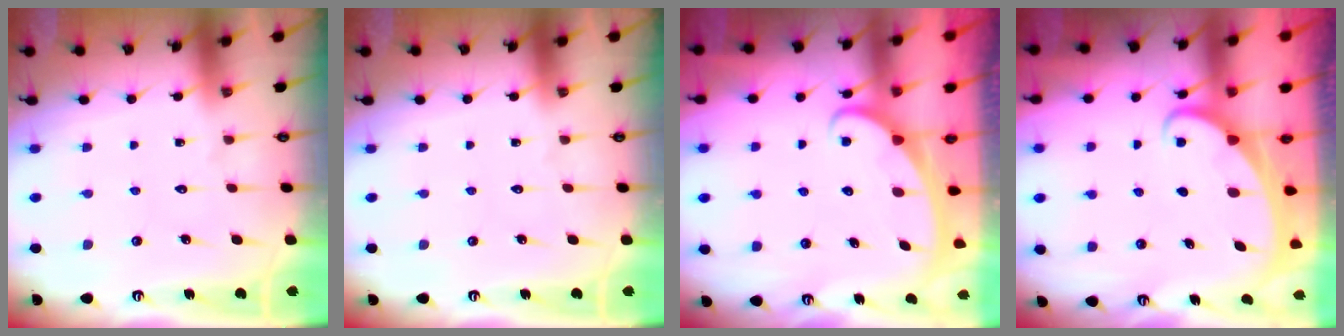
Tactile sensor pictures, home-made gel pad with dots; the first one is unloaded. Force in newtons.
{"total": 0.0}
{"total": 2.4, "press": 2.4, "slide": 0.4}
{"total": 1.8, "press": 1.8, "slide": 0.2}